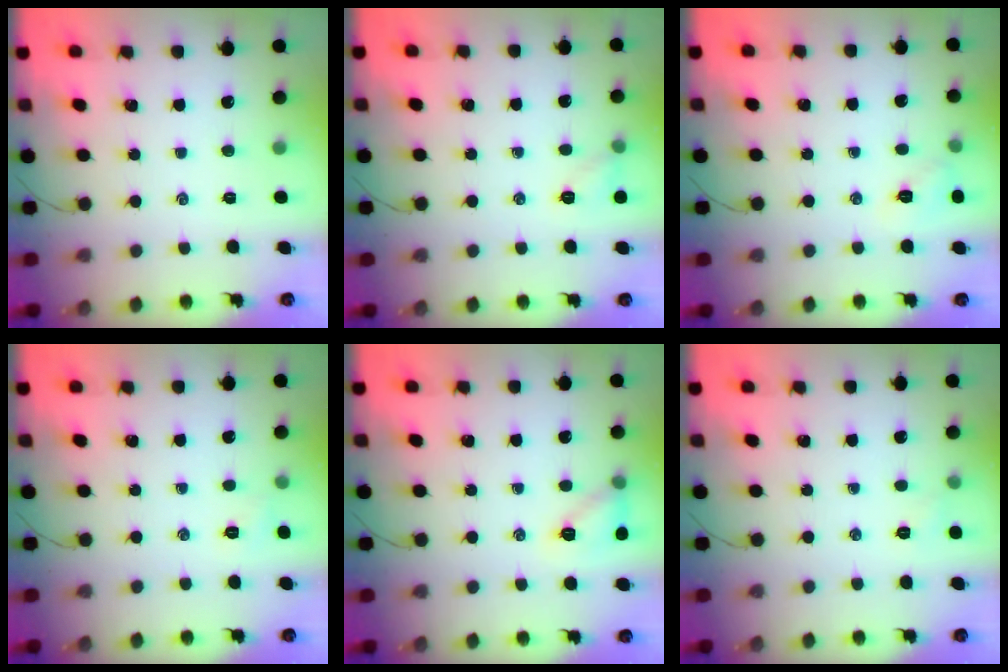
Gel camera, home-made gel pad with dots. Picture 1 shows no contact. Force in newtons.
{"total": 6.3, "press": 6.2, "slide": 1.0}
{"total": 5.8, "press": 5.6, "slide": 1.3}
{"total": 3.5, "press": 3.3, "slide": 1.2}
{"total": 9.5, "press": 9.5, "slide": 0.9}
{"total": 3.0, "press": 2.9, "slide": 0.8}